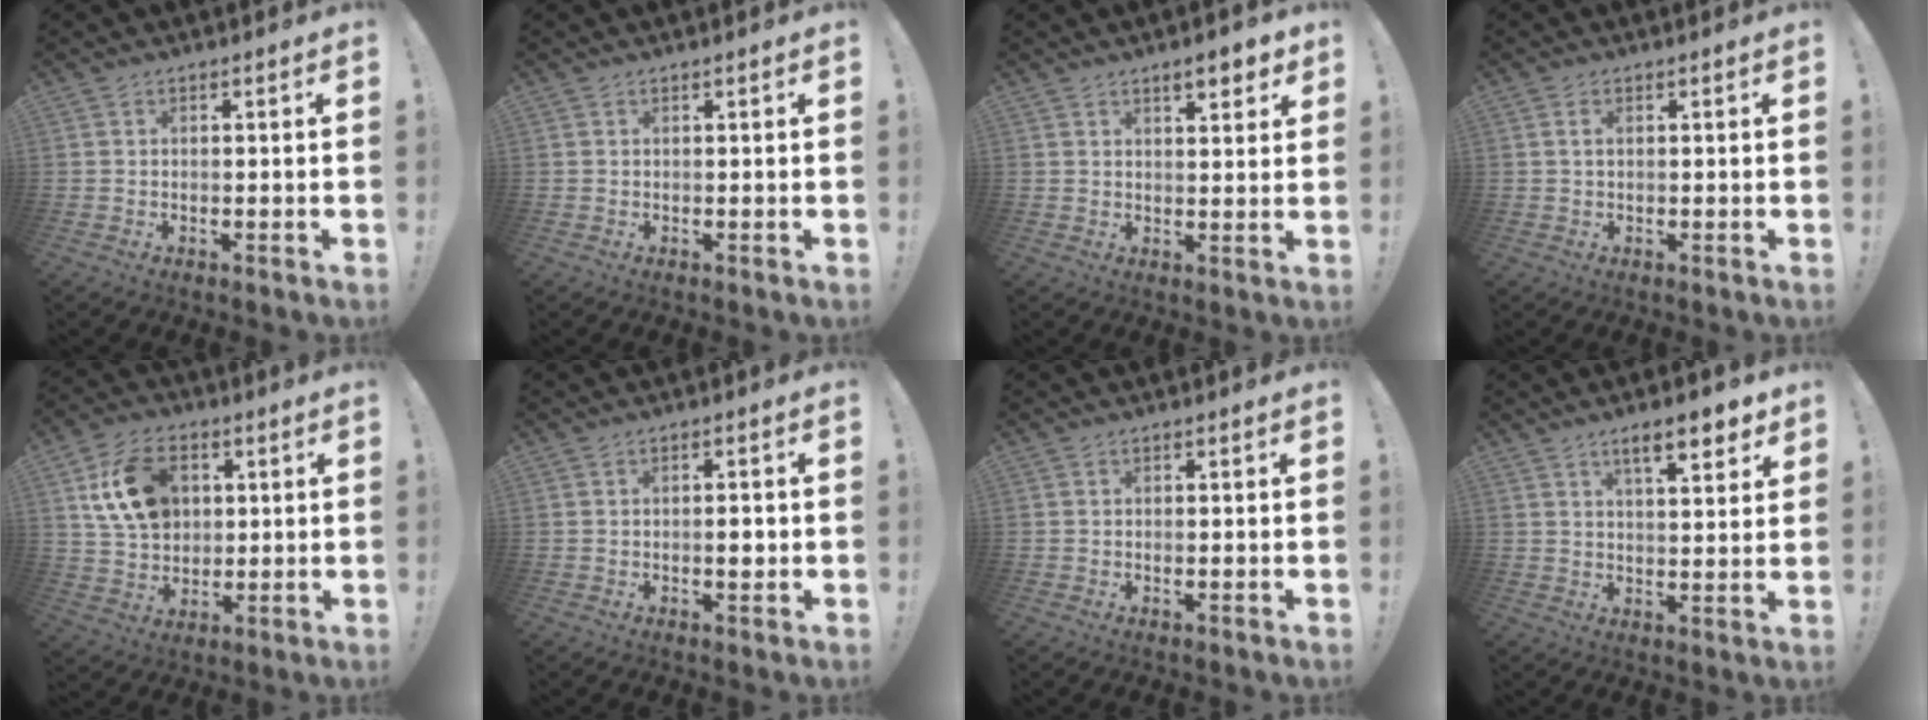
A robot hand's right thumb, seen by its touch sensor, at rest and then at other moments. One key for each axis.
{"total": 0.0}
{"total": 5.7, "fx": 3.8, "fy": 1.9, "fz": 3.8, "tx": -0.040, "ty": -0.021, "tz": 0.061}
{"total": 1.7, "fx": 0.5, "fy": 0.9, "fz": 1.4, "tx": -0.022, "ty": 0.001, "tz": 0.006}
{"total": 16.1, "fx": 4.9, "fy": 11.8, "fz": 9.8, "tx": -0.159, "ty": -0.008, "tz": 0.099}
{"total": 2.6, "fx": -0.5, "fy": 0.9, "fz": 2.4, "tx": -0.025, "ty": -0.003, "tz": -0.014}
{"total": 0.5, "fx": 0.0, "fy": 0.1, "fz": 0.5, "tx": -0.003, "ty": -0.005, "tz": -0.001}
{"total": 9.1, "fx": 5.5, "fy": 2.4, "fz": 6.8, "tx": -0.090, "ty": -0.028, "tz": 0.089}